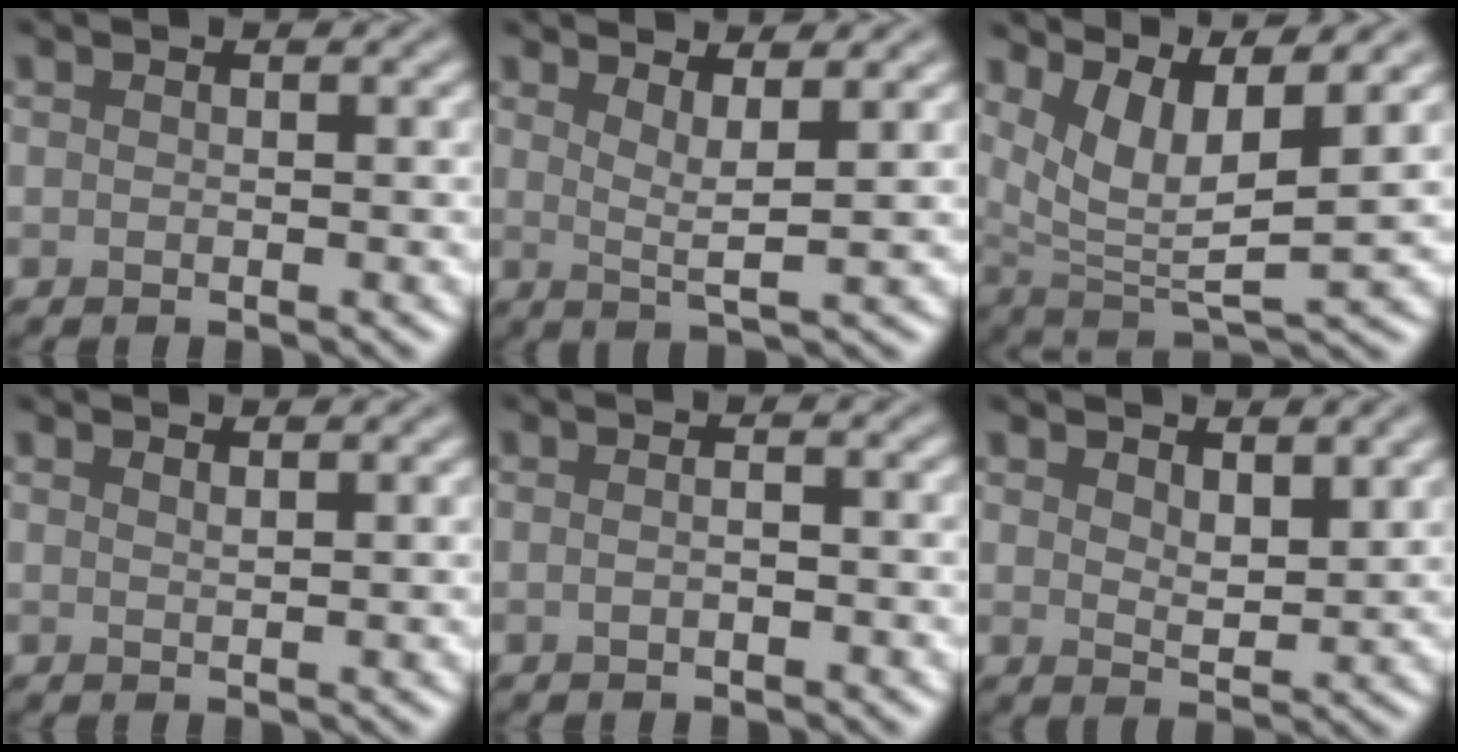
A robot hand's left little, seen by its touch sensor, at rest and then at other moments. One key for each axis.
{"total": 2.9, "fx": 1.5, "fy": 0.5, "fz": 2.3, "tx": -0.037, "ty": -0.007, "tz": 0.027}
{"total": 6.2, "fx": 3.1, "fy": 1.8, "fz": 5.0, "tx": -0.104, "ty": -0.008, "tz": 0.068}
{"total": 0.8, "fx": 0.7, "fy": 0.2, "fz": 0.4, "tx": -0.002, "ty": 0.002, "tz": 0.014}
{"total": 1.4, "fx": -0.3, "fy": 0.6, "fz": 1.2, "tx": -0.015, "ty": -0.006, "tz": -0.013}
{"total": 3.3, "fx": 1.8, "fy": 1.6, "fz": 2.3, "tx": -0.042, "ty": -0.006, "tz": 0.035}